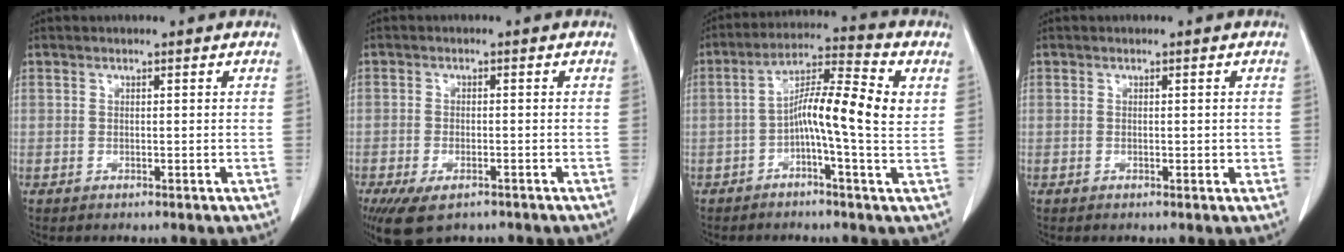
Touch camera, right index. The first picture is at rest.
{"total": 7.1, "force": [-4.8, 3.0, 4.3], "torque": [-0.075, -0.012, -0.073]}
{"total": 10.7, "force": [0.6, 1.0, 10.7], "torque": [-0.182, 0.033, 0.001]}
{"total": 1.1, "force": [-0.1, 0.7, 0.9], "torque": [-0.011, 0.000, 0.001]}